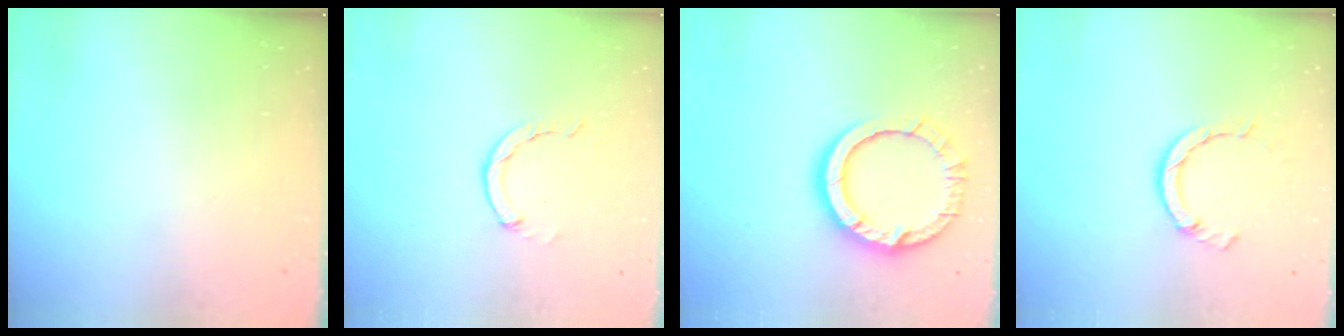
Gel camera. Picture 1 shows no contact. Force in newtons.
{"total": 2.7, "press": 2.7, "slide": 0.5}
{"total": 13.5, "press": 13.5, "slide": 1.3}
{"total": 5.8, "press": 5.8, "slide": 0.8}